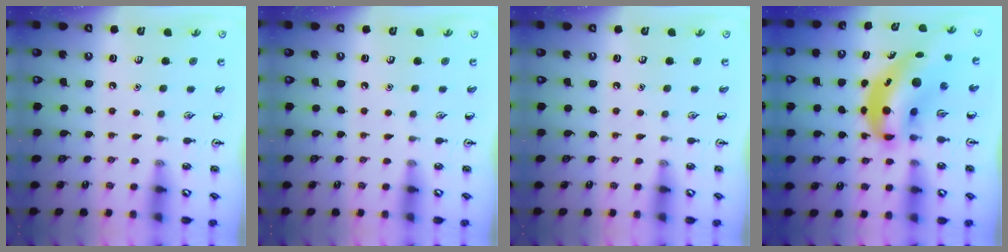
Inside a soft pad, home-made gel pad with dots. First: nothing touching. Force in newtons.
{"total": 0.0}
{"total": 0.0}
{"total": 10.1, "press": 9.6, "slide": 3.2}